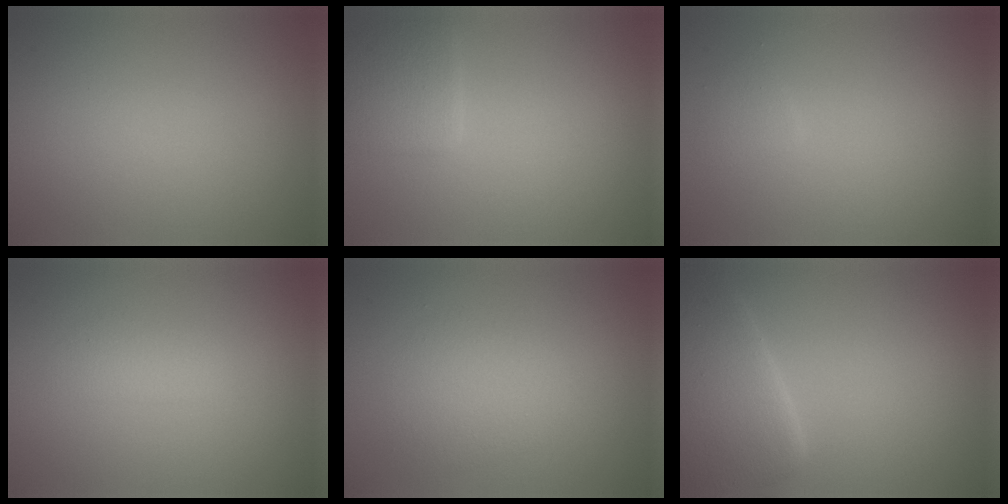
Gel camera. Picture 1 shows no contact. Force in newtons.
{"total": 2.6, "press": 2.6, "slide": 0.1}
{"total": 0.9, "press": 0.9, "slide": 0.1}
{"total": 1.3, "press": 1.3, "slide": 0.1}
{"total": 2.4, "press": 2.4, "slide": 0.0}
{"total": 6.1, "press": 6.1, "slide": 0.3}